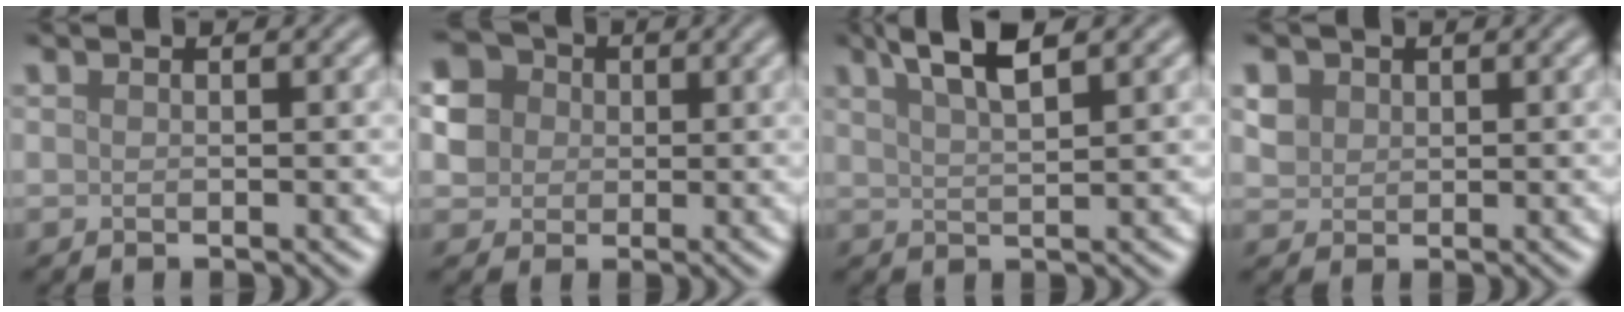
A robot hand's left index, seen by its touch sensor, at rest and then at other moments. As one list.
[{"total": 7.0, "force": [2.1, 6.0, 2.9], "torque": [-0.066, 0.030, 0.026]}, {"total": 4.1, "force": [2.7, 0.9, 2.9], "torque": [-0.047, 0.011, 0.047]}, {"total": 2.1, "force": [0.9, 1.8, 0.6], "torque": [-0.018, 0.000, 0.022]}]